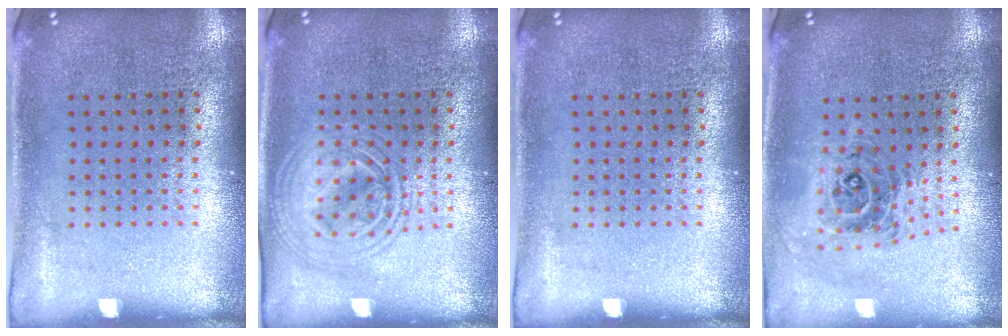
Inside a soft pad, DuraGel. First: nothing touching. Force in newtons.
{"total": 1.7, "press": 1.7, "slide": 0.3}
{"total": 0.0}
{"total": 0.9, "press": 0.9, "slide": 0.2}